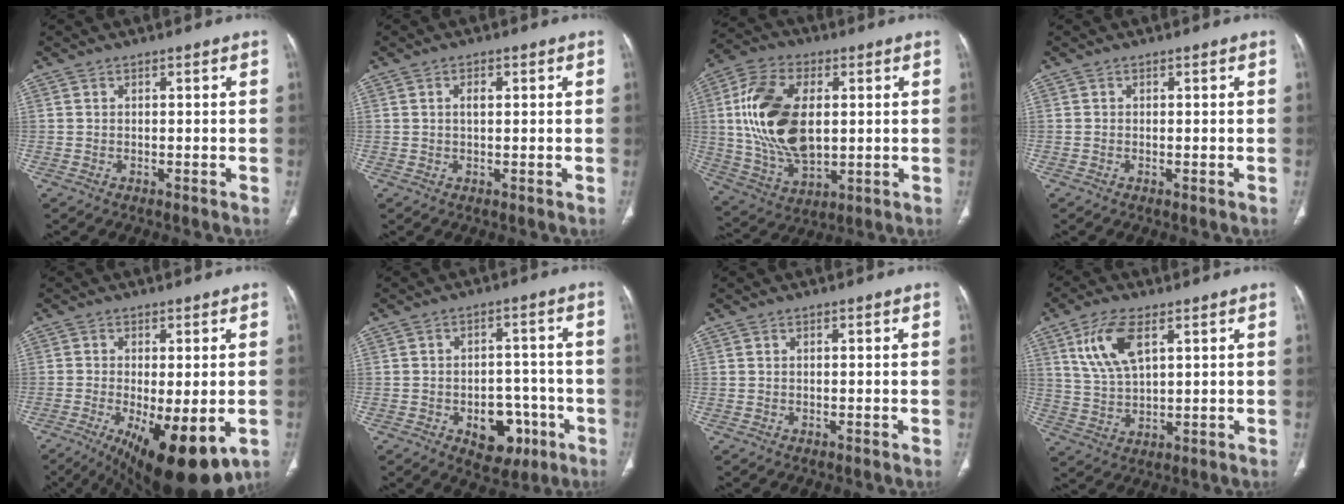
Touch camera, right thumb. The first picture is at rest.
{"total": 2.1, "force": [0.6, 1.0, 1.8], "torque": [-0.033, 0.002, 0.010]}
{"total": 19.6, "force": [2.4, 11.4, 15.8], "torque": [-0.303, -0.006, 0.050]}
{"total": 0.0}
{"total": 16.4, "force": [-6.3, 5.9, 13.9], "torque": [-0.195, -0.023, -0.083]}
{"total": 9.8, "force": [-4.0, 6.6, 6.1], "torque": [-0.043, 0.032, -0.044]}
{"total": 0.0}
{"total": 9.7, "force": [4.3, 4.4, 7.5], "torque": [-0.150, -0.011, 0.091]}